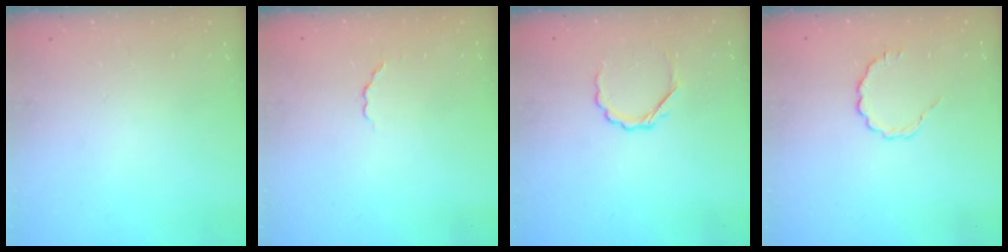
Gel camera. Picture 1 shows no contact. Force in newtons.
{"total": 2.4, "press": 2.2, "slide": 1.0}
{"total": 4.2, "press": 4.1, "slide": 1.0}
{"total": 3.5, "press": 3.3, "slide": 1.2}